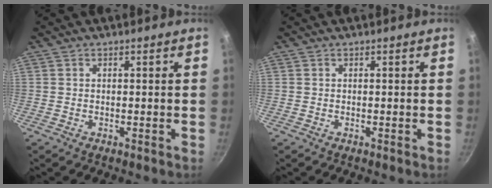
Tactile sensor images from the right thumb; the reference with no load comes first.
{"total": 0.0}